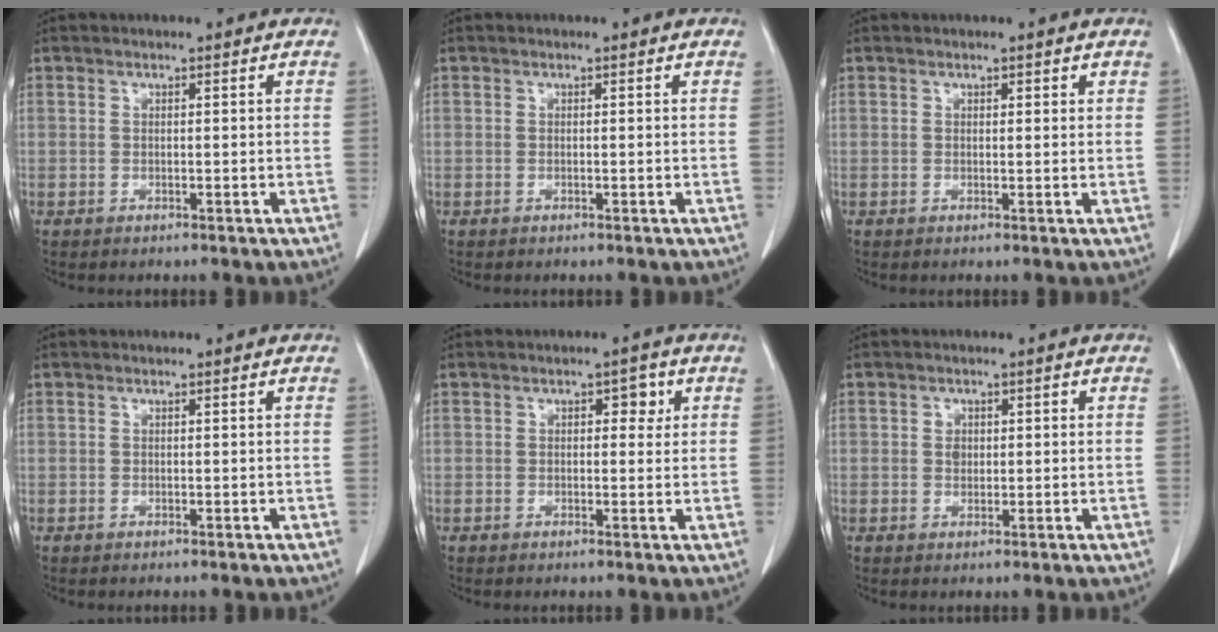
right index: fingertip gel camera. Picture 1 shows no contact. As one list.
[{"total": 0.0}, {"total": 0.8, "force": [0.6, 0.5, 0.4], "torque": [0.000, -0.003, 0.004]}, {"total": 0.0}, {"total": 2.5, "force": [0.8, 1.4, 1.9], "torque": [-0.020, 0.010, 0.008]}, {"total": 1.6, "force": [0.2, 1.4, 0.8], "torque": [-0.013, 0.001, 0.003]}]